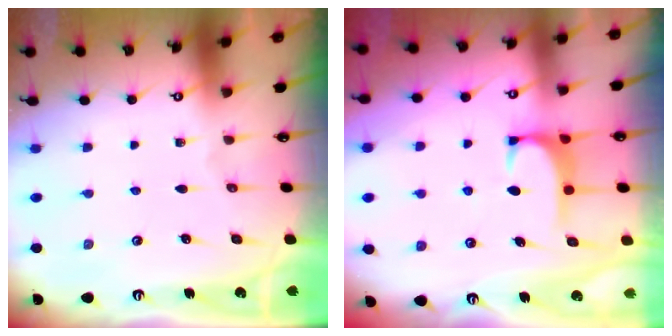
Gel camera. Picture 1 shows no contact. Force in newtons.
{"total": 1.1, "press": 0.8, "slide": 0.8}